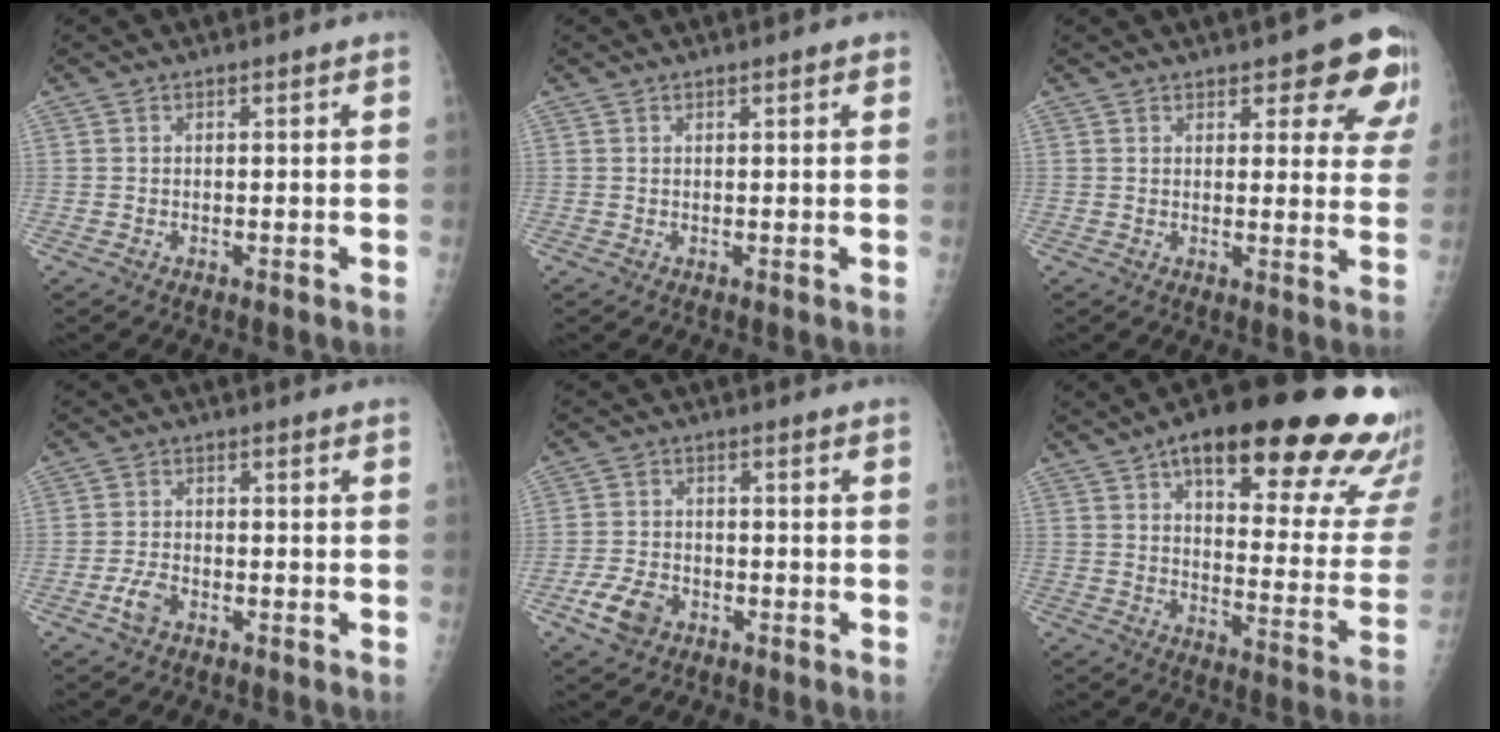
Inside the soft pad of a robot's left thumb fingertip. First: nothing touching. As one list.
[{"total": 1.2, "force": [0.8, 0.3, 0.8], "torque": [-0.012, -0.001, 0.009]}, {"total": 10.6, "force": [6.9, 4.1, 6.9], "torque": [-0.035, -0.033, 0.071]}, {"total": 3.5, "force": [-2.0, 1.9, 2.2], "torque": [-0.047, 0.011, -0.038]}, {"total": 5.9, "force": [-3.1, 4.0, 3.2], "torque": [-0.059, 0.014, -0.054]}, {"total": 29.3, "force": [17.7, 9.7, 21.3], "torque": [-0.236, -0.048, 0.229]}]